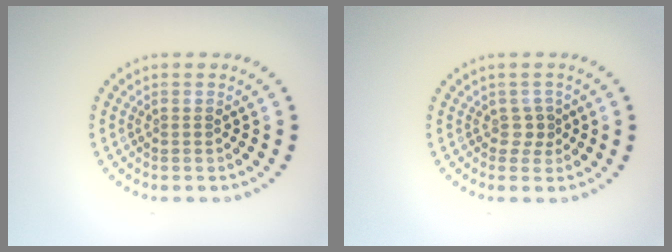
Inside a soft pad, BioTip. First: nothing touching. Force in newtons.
{"total": 1.1, "press": 0.8, "slide": 0.8}